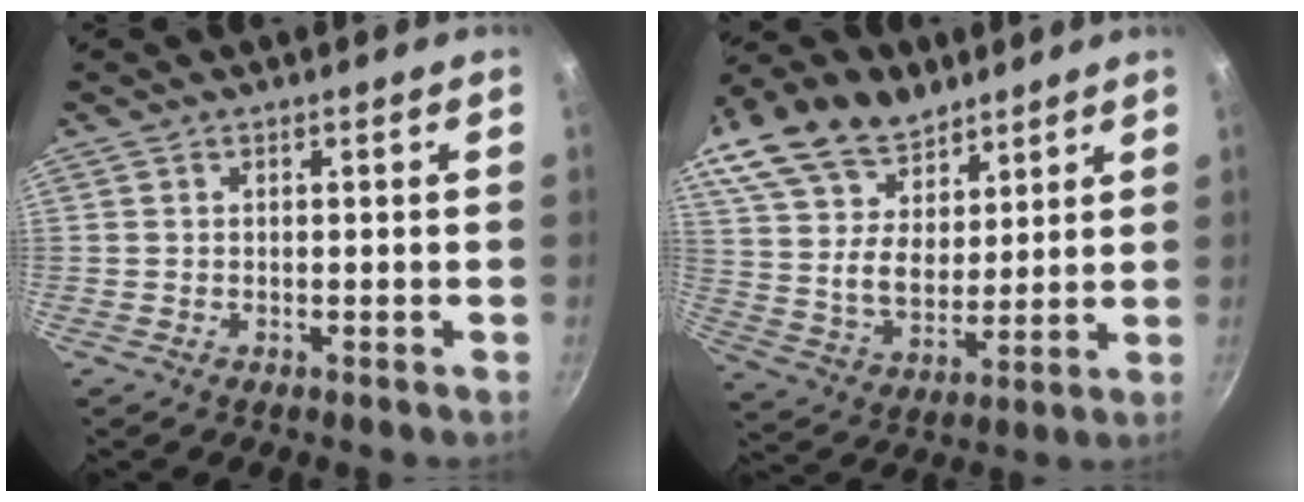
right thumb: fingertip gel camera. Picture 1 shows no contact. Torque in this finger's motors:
{"motor_torque": [-1.01, 1.45, 0.47, -0.20, 0.17]}